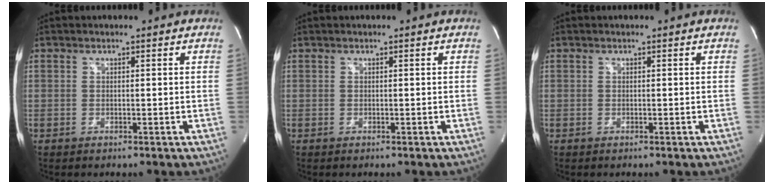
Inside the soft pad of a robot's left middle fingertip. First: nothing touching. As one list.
[{"total": 0.0}, {"total": 0.0}]